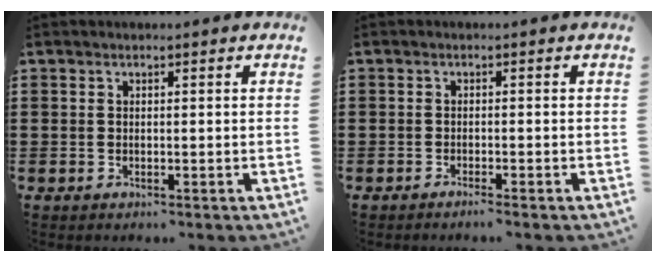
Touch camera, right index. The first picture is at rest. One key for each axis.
{"total": 1.0, "fx": -0.9, "fy": -0.2, "fz": 0.5, "tx": -0.008, "ty": -0.003, "tz": -0.017}